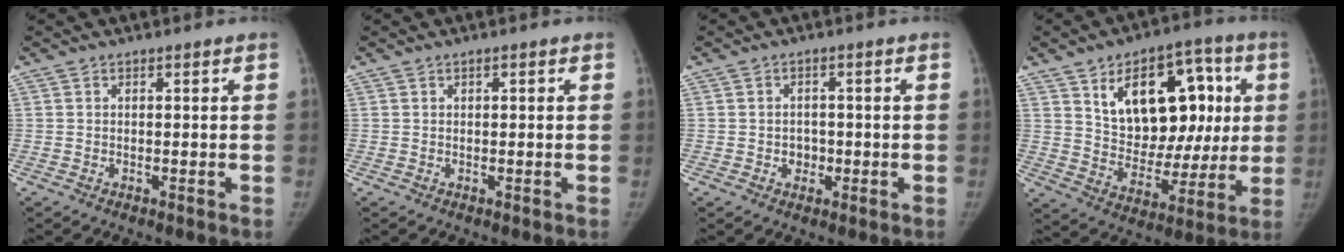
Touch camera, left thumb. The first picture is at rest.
{"total": 0.6, "force": [0.2, 0.2, 0.5], "torque": [-0.005, 0.001, 0.003]}
{"total": 2.6, "force": [-0.7, 2.3, 1.1], "torque": [0.004, 0.008, -0.011]}
{"total": 21.0, "force": [6.0, 12.7, 15.6], "torque": [-0.166, -0.001, 0.099]}